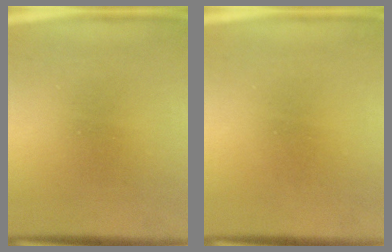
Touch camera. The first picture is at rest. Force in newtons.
{"total": 1.7}